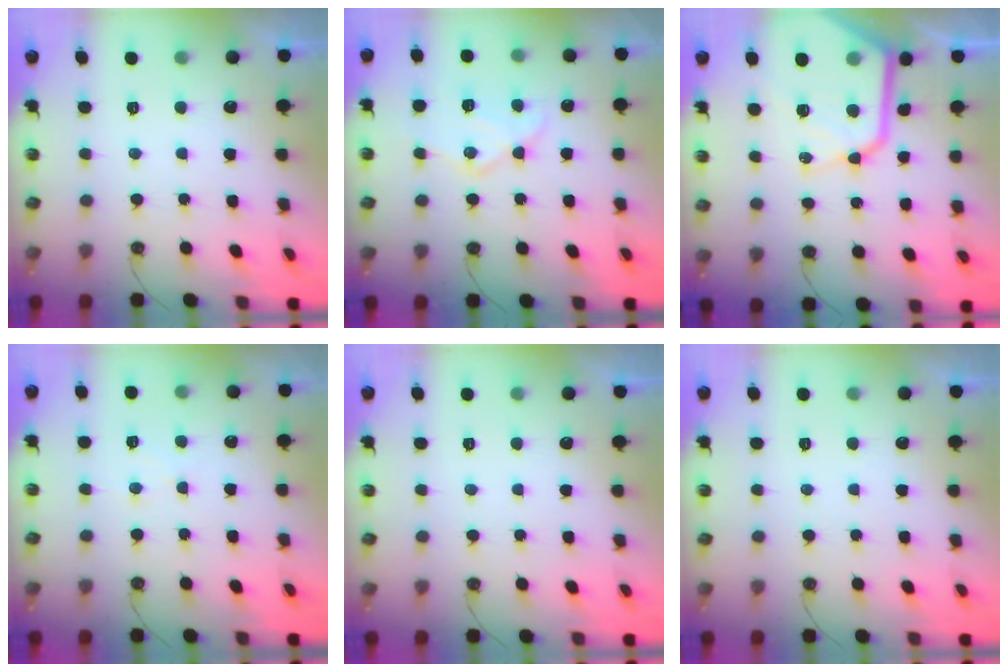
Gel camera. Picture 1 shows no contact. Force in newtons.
{"total": 15.6, "press": 15.5, "slide": 1.3}
{"total": 20.7, "press": 20.6, "slide": 1.7}
{"total": 4.6, "press": 4.6, "slide": 0.4}
{"total": 0.0}
{"total": 0.0}